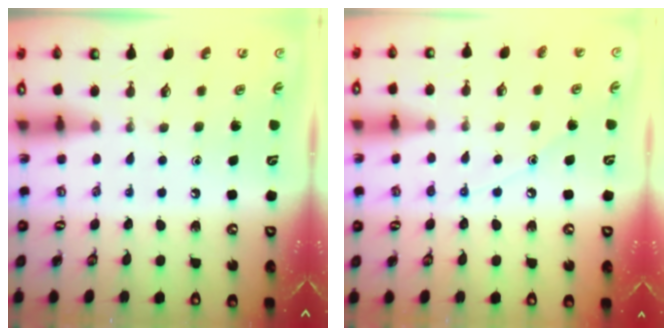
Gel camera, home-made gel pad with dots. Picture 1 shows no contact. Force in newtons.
{"total": 7.2, "press": 7.1, "slide": 0.8}